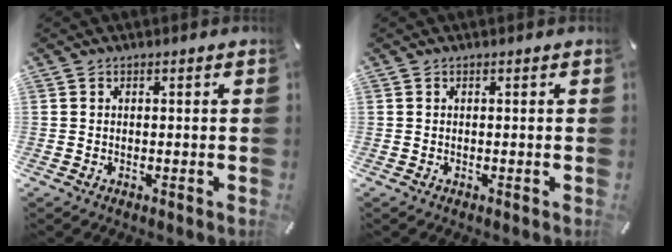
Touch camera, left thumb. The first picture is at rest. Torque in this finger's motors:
{"motor_torque": [0.00, 0.00, 0.00, 0.01, 0.00]}